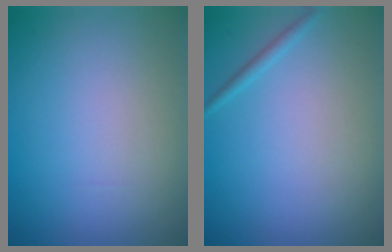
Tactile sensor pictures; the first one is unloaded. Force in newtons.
{"total": 0.8, "press": 0.8, "slide": 0.0}